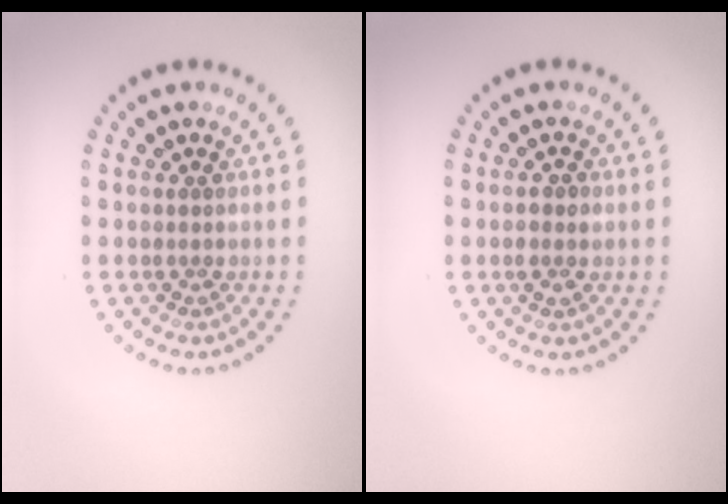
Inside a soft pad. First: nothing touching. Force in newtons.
{"total": 1.5, "press": 1.4, "slide": 0.4}